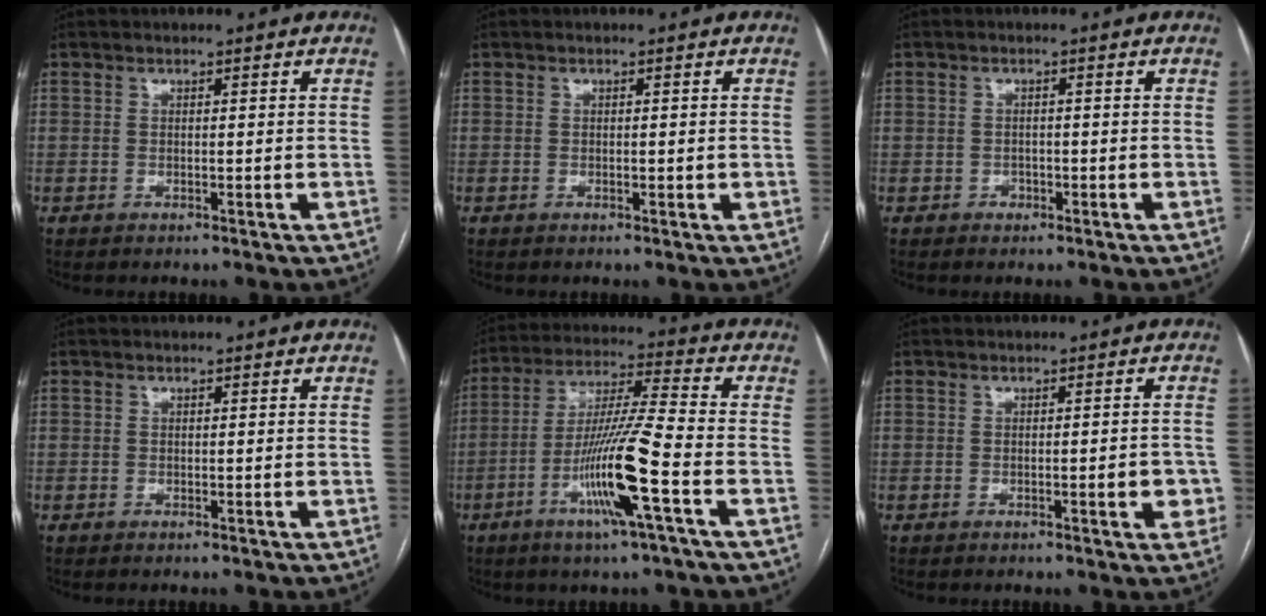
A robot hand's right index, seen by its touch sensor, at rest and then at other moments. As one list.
[{"total": 0.9, "force": [-0.1, 0.3, 0.9], "torque": [-0.013, 0.001, 0.000]}, {"total": 1.4, "force": [-0.8, 1.2, 0.2], "torque": [0.002, 0.006, -0.014]}, {"total": 0.0}, {"total": 13.4, "force": [-5.1, -0.7, 12.3], "torque": [-0.240, -0.006, -0.098]}, {"total": 3.4, "force": [-1.1, 0.9, 3.1], "torque": [-0.030, 0.003, -0.012]}]